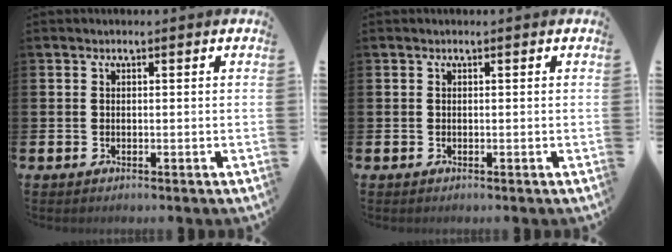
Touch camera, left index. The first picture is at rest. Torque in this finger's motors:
{"motor_torque": [-0.05, 0.00, 0.02, -0.01]}